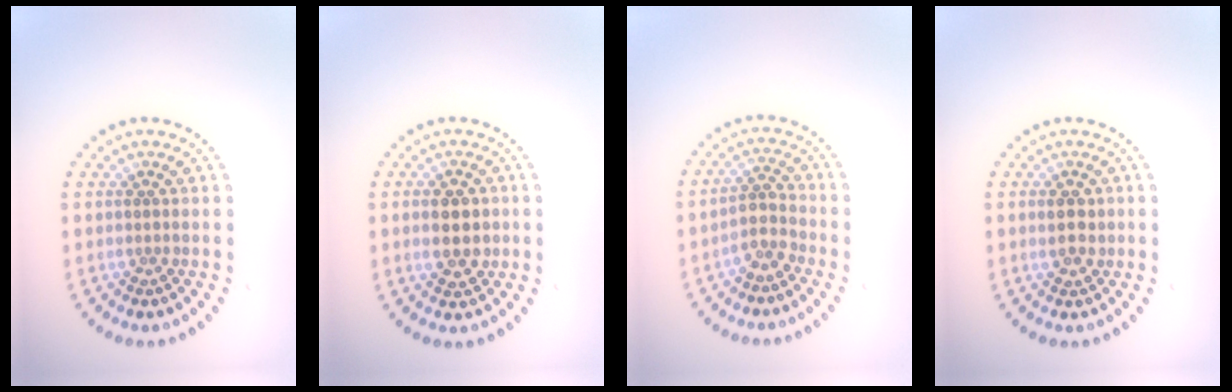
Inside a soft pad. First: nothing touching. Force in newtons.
{"total": 3.3, "press": 3.3, "slide": 0.1}
{"total": 2.2, "press": 1.9, "slide": 1.2}
{"total": 2.1, "press": 2.1, "slide": 0.2}